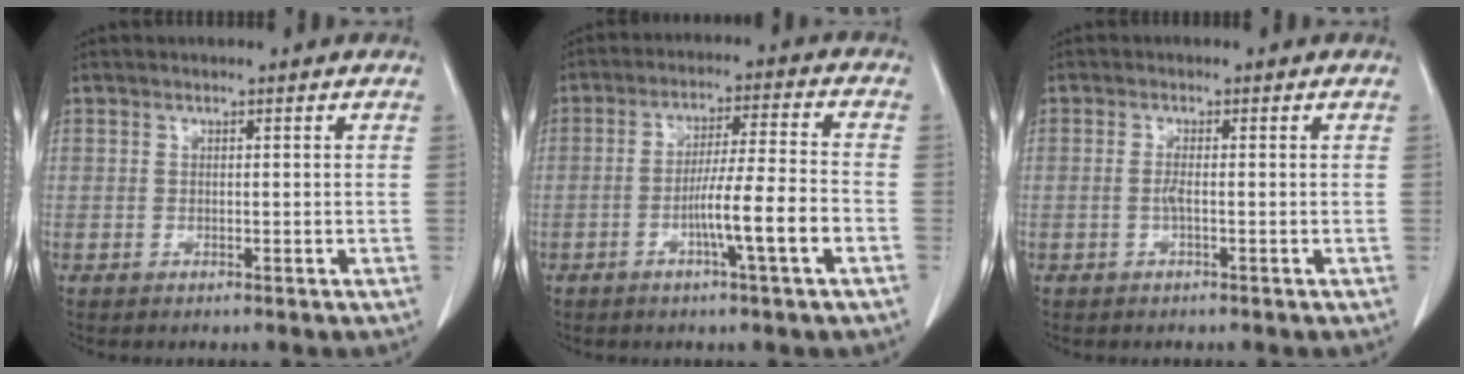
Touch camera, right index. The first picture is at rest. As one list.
[{"total": 8.9, "force": [-3.3, -0.7, 8.2], "torque": [-0.138, 0.004, -0.055]}, {"total": 1.1, "force": [-0.2, 0.0, 1.1], "torque": [-0.019, 0.002, -0.003]}]